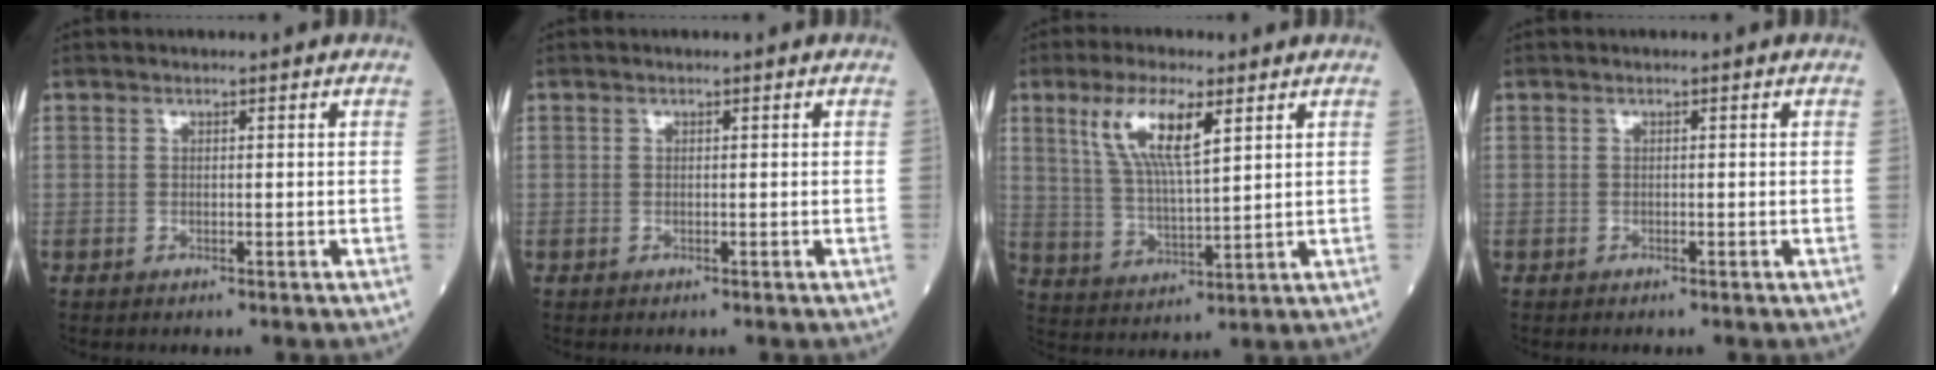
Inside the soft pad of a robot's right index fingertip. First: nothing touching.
{"total": 0.0}
{"total": 9.3, "force": [4.4, 1.9, 7.9], "torque": [-0.161, 0.004, 0.088]}
{"total": 0.0}